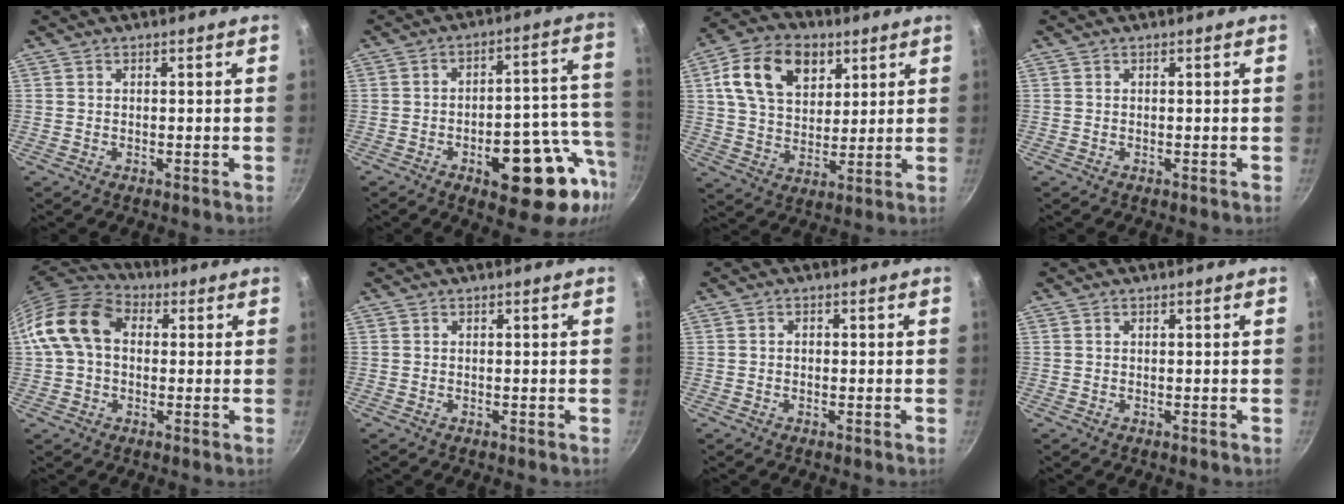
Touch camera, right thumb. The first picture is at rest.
{"total": 19.0, "force": [-7.3, 7.9, 15.6], "torque": [-0.156, 0.039, -0.096]}
{"total": 15.6, "force": [6.2, 10.7, 9.6], "torque": [-0.143, -0.009, 0.098]}
{"total": 0.0}
{"total": 12.7, "force": [1.6, 9.3, 8.6], "torque": [-0.135, 0.028, 0.012]}
{"total": 0.0}
{"total": 1.0, "force": [-0.2, 0.8, 0.5], "torque": [-0.007, 0.005, -0.004]}
{"total": 0.0}